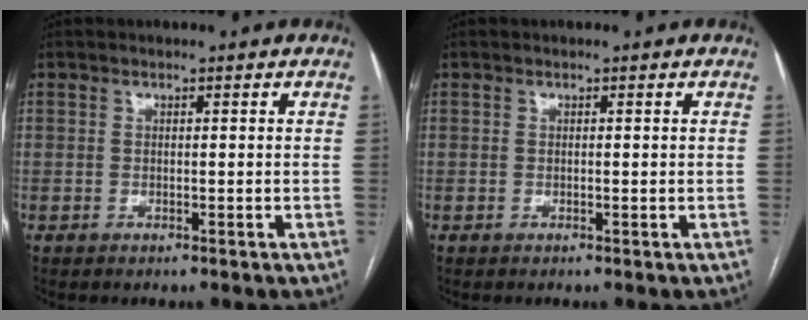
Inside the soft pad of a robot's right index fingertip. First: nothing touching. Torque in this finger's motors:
{"motor_torque": [0.00, 0.00, 0.00, 0.00]}